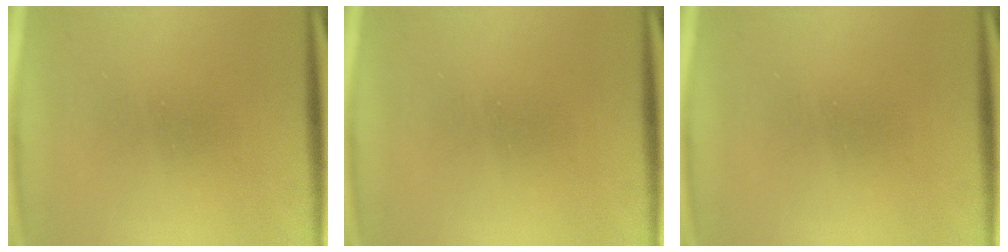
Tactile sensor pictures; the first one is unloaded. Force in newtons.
{"total": 0.0}
{"total": 0.0}